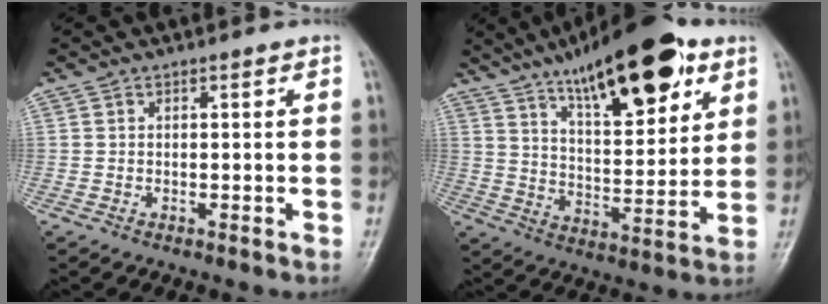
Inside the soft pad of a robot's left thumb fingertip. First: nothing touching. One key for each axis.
{"total": 21.4, "fx": 12.2, "fy": 7.6, "fz": 15.8, "tx": -0.209, "ty": -0.040, "tz": 0.198}